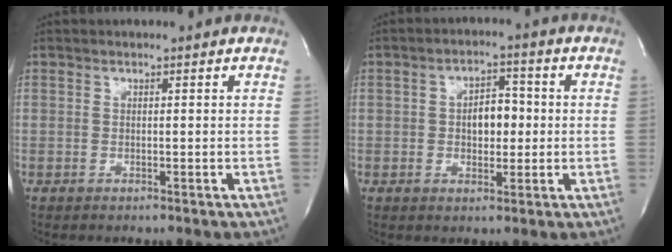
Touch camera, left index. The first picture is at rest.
{"total": 5.2, "force": [-0.1, 2.9, 4.3], "torque": [-0.068, 0.012, 0.001]}